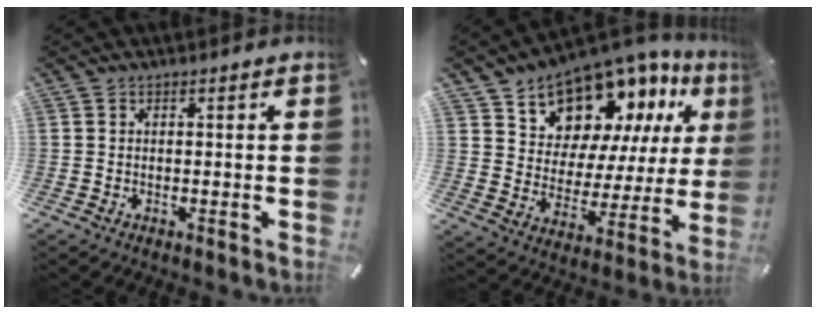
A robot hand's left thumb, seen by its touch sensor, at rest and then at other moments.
{"total": 13.8, "force": [11.3, 7.3, 2.9], "torque": [-0.053, -0.109, 0.203]}